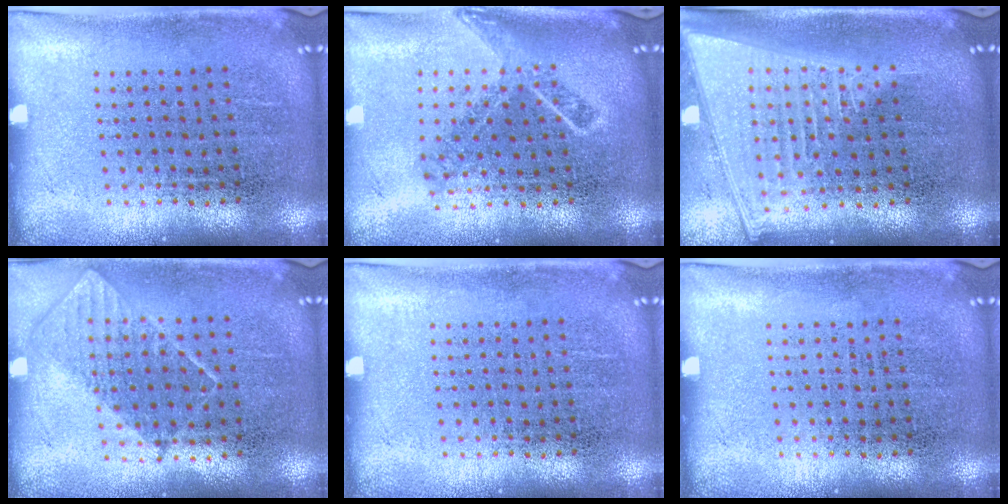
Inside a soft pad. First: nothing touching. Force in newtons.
{"total": 1.8, "press": 1.3, "slide": 1.3}
{"total": 2.1, "press": 1.8, "slide": 1.1}
{"total": 0.8, "press": 0.8, "slide": 0.3}
{"total": 0.0}
{"total": 0.0}